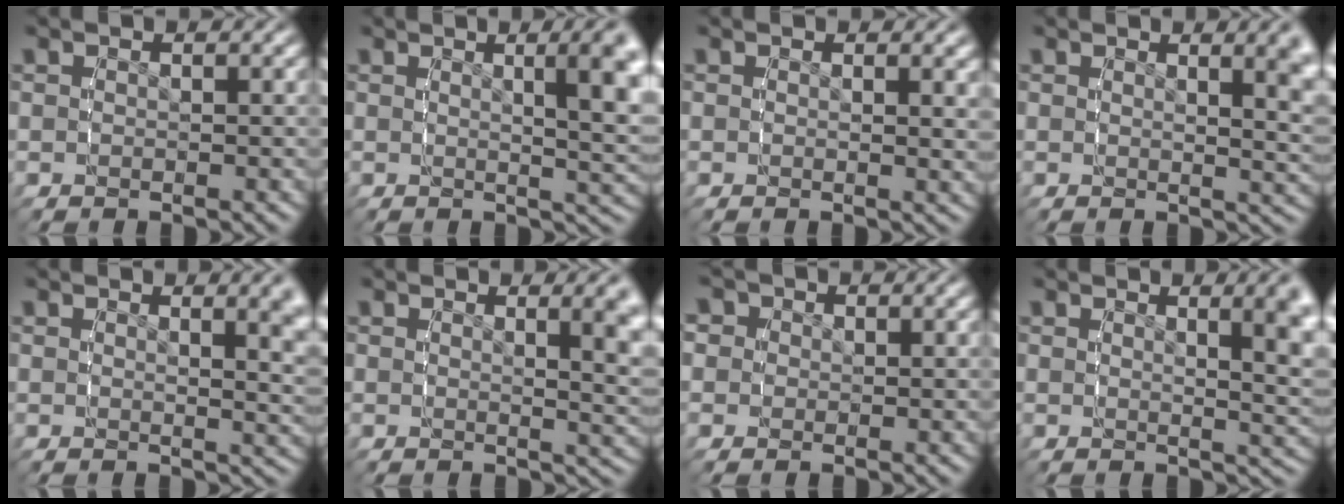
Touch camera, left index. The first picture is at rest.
{"total": 6.4, "force": [2.0, 1.5, 6.0], "torque": [-0.057, 0.008, 0.028]}
{"total": 1.0, "force": [0.4, -0.4, 0.8], "torque": [-0.013, -0.010, 0.009]}
{"total": 4.2, "force": [1.9, 0.6, 3.7], "torque": [-0.027, 0.000, 0.027]}
{"total": 3.4, "force": [1.8, 0.1, 2.9], "torque": [-0.023, -0.004, 0.028]}
{"total": 4.0, "force": [1.5, 0.4, 3.6], "torque": [-0.031, -0.003, 0.023]}
{"total": 4.1, "force": [1.1, 3.7, 1.4], "torque": [-0.035, 0.006, 0.008]}
{"total": 5.1, "force": [1.8, 0.9, 4.7], "torque": [-0.038, 0.001, 0.027]}